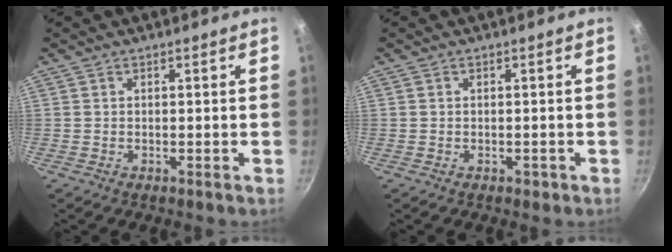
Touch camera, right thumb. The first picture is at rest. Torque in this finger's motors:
{"motor_torque": [-0.03, 0.20, -0.51, 0.21, -0.01]}